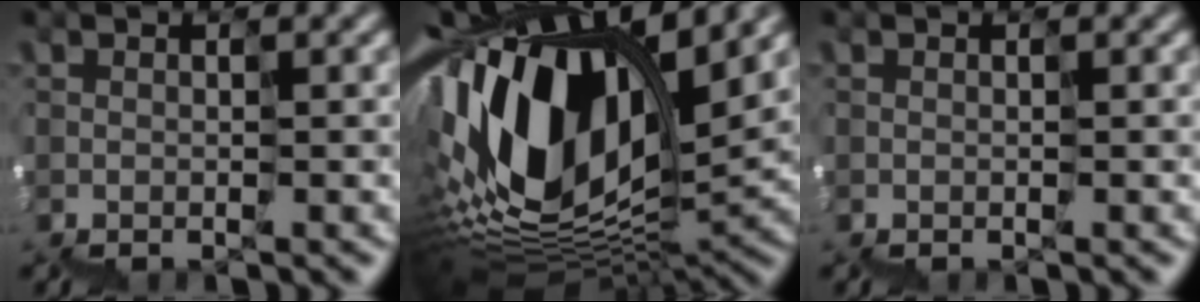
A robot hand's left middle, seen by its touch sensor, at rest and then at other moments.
{"total": 15.0, "force": [4.3, 7.6, 12.2], "torque": [-0.264, 0.022, 0.077]}
{"total": 0.0}